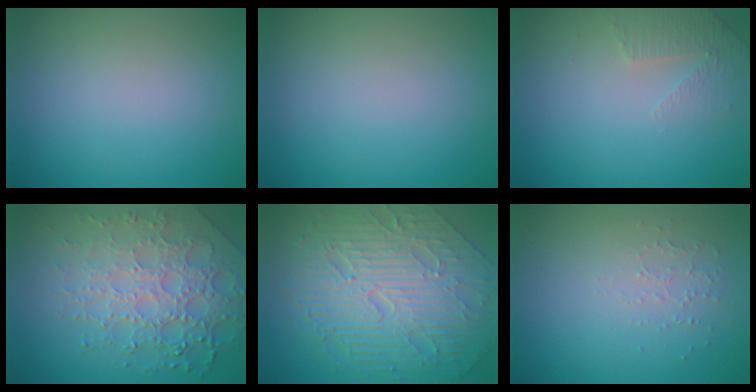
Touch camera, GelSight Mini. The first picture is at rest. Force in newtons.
{"total": 0.0}
{"total": 1.9, "press": 1.8, "slide": 0.5}
{"total": 7.8, "press": 5.4, "slide": 5.6}
{"total": 10.6, "press": 7.0, "slide": 7.9}
{"total": 0.8, "press": 0.5, "slide": 0.6}